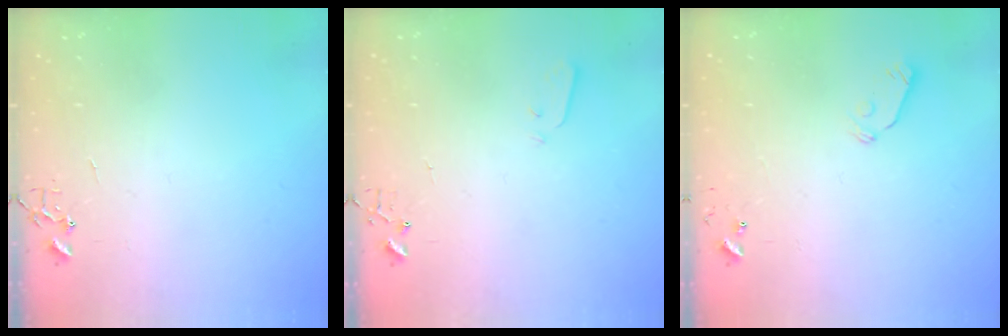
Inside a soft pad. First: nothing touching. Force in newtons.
{"total": 2.1, "press": 2.0, "slide": 0.4}
{"total": 5.9, "press": 5.9, "slide": 0.5}